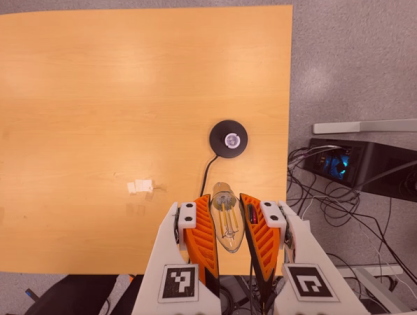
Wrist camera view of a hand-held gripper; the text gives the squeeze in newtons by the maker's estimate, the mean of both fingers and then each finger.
{"total": 21.4, "left": 23.8, "right": 19.0}